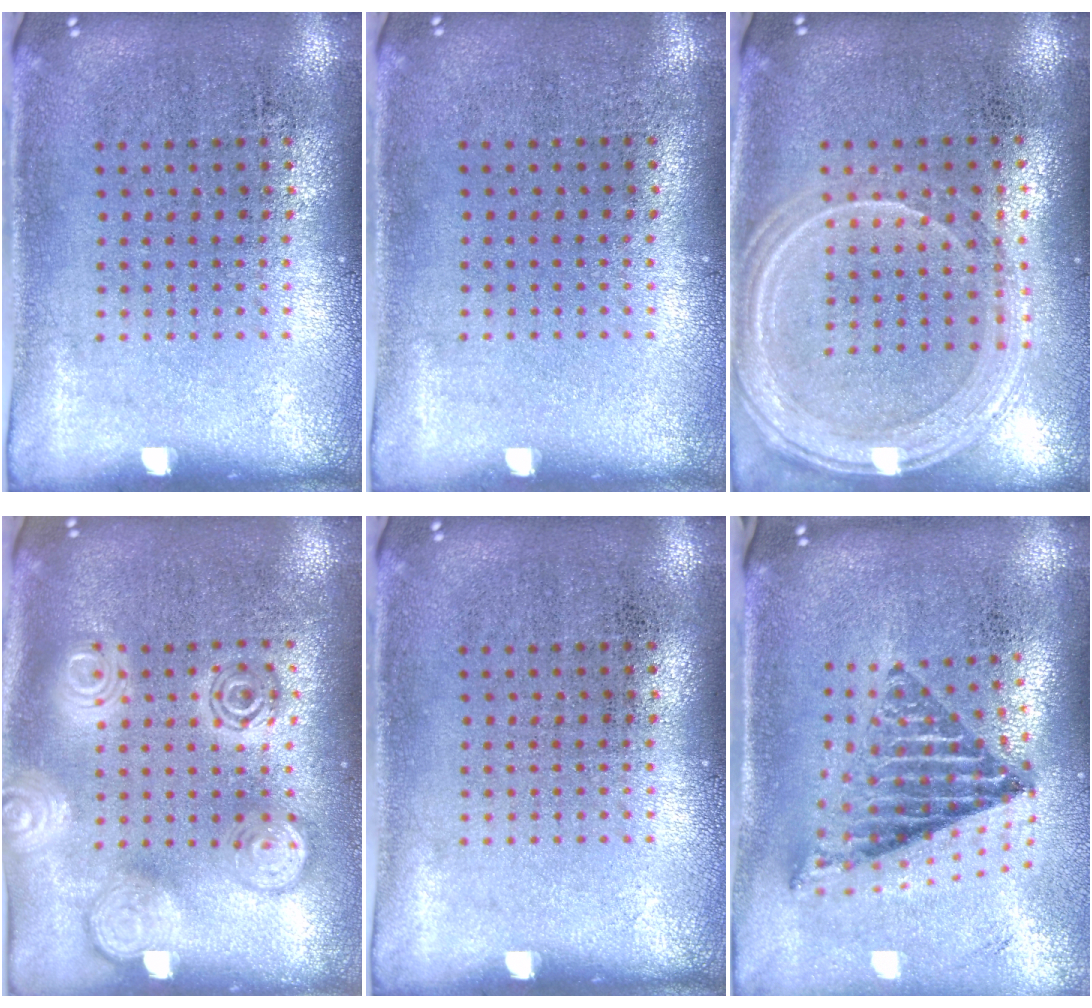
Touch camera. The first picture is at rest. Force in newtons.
{"total": 0.0}
{"total": 1.3, "press": 1.3, "slide": 0.1}
{"total": 2.7, "press": 2.7, "slide": 0.3}
{"total": 0.0}
{"total": 1.6, "press": 1.3, "slide": 1.0}